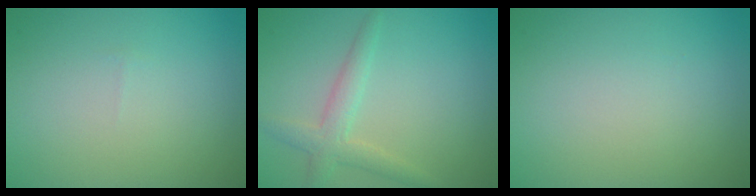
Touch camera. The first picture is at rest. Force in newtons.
{"total": 2.6, "press": 2.6, "slide": 0.1}
{"total": 0.0}